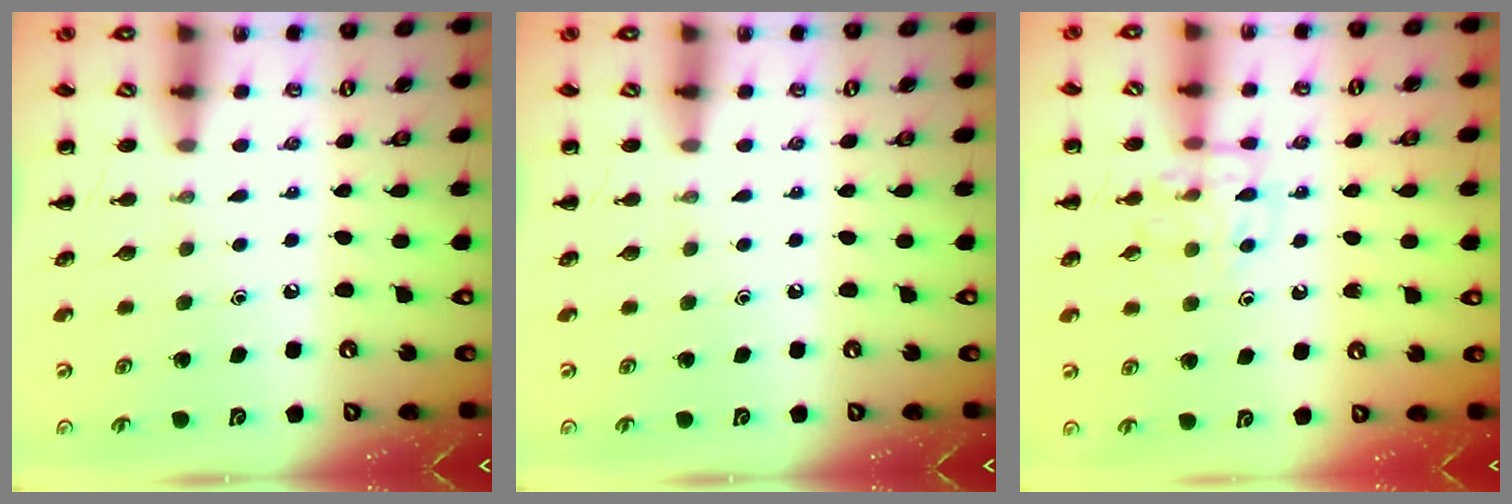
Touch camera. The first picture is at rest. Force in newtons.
{"total": 0.0}
{"total": 9.7, "press": 9.7, "slide": 0.6}